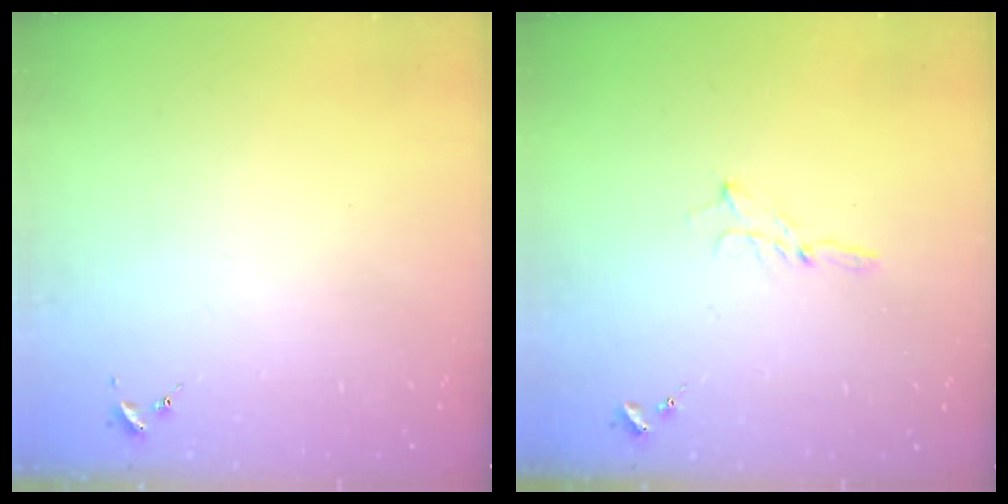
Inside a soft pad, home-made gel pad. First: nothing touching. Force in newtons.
{"total": 2.5, "press": 2.5, "slide": 0.2}